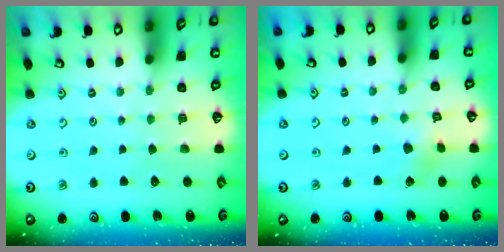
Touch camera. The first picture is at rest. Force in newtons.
{"total": 2.8, "press": 2.7, "slide": 0.8}